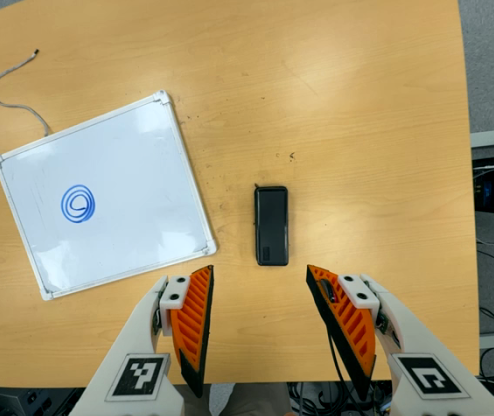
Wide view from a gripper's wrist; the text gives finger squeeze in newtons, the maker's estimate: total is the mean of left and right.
{"total": 0.0}